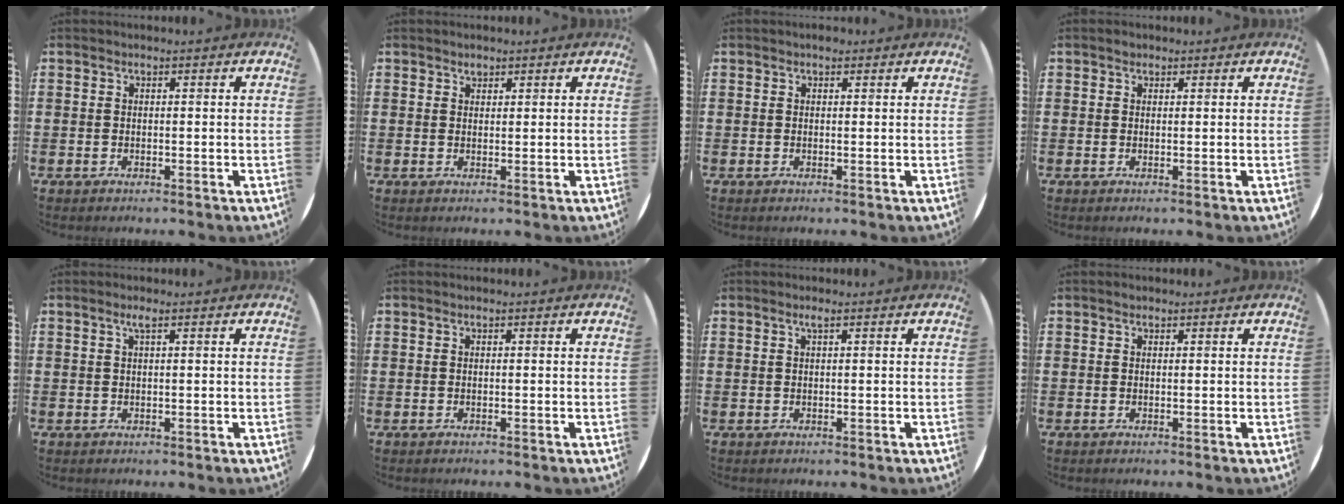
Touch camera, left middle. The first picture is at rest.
{"total": 1.0, "force": [0.9, 0.4, 0.0], "torque": [0.006, -0.001, 0.015]}
{"total": 0.6, "force": [0.5, 0.3, 0.0], "torque": [0.007, 0.000, 0.008]}
{"total": 0.6, "force": [0.4, 0.4, 0.0], "torque": [0.007, 0.000, 0.006]}
{"total": 1.1, "force": [0.5, 0.0, 1.0], "torque": [-0.019, 0.003, 0.008]}
{"total": 0.0}
{"total": 0.7, "force": [0.3, -0.1, 0.6], "torque": [-0.011, -0.001, 0.006]}
{"total": 0.0}